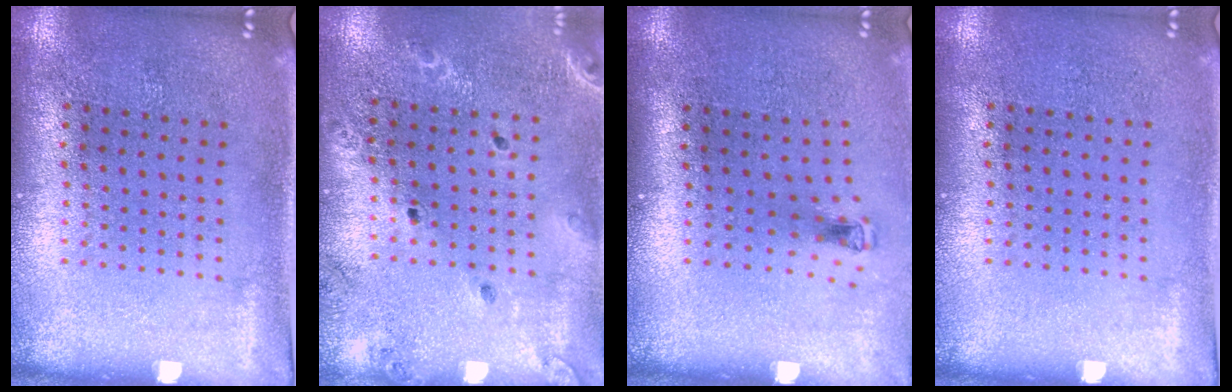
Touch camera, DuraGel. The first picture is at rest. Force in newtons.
{"total": 1.5, "press": 1.5, "slide": 0.1}
{"total": 0.6, "press": 0.3, "slide": 0.5}
{"total": 0.0}